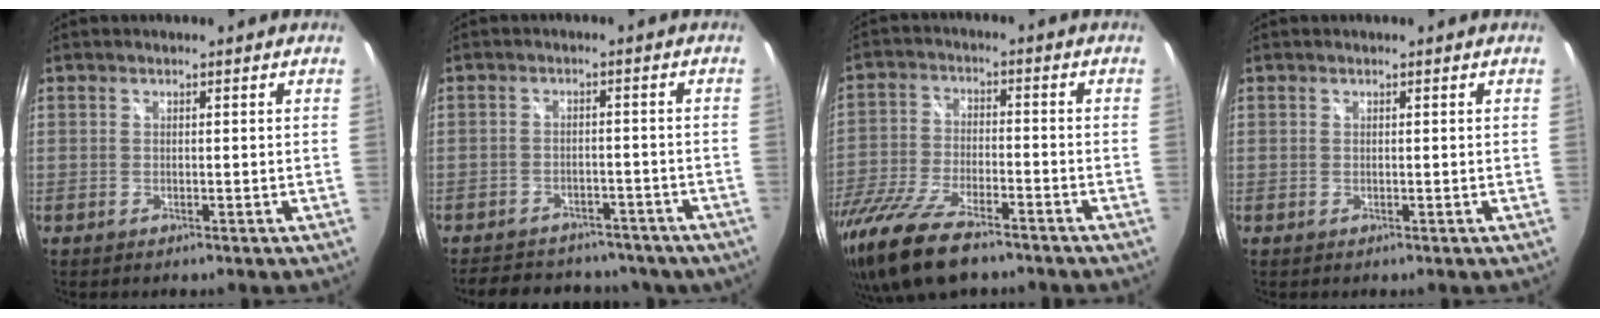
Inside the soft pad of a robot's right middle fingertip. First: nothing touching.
{"total": 17.0, "force": [-13.5, 7.8, 6.7], "torque": [-0.141, 0.013, -0.165]}
{"total": 18.0, "force": [-13.4, 5.7, 10.7], "torque": [-0.237, -0.049, -0.246]}
{"total": 0.0}